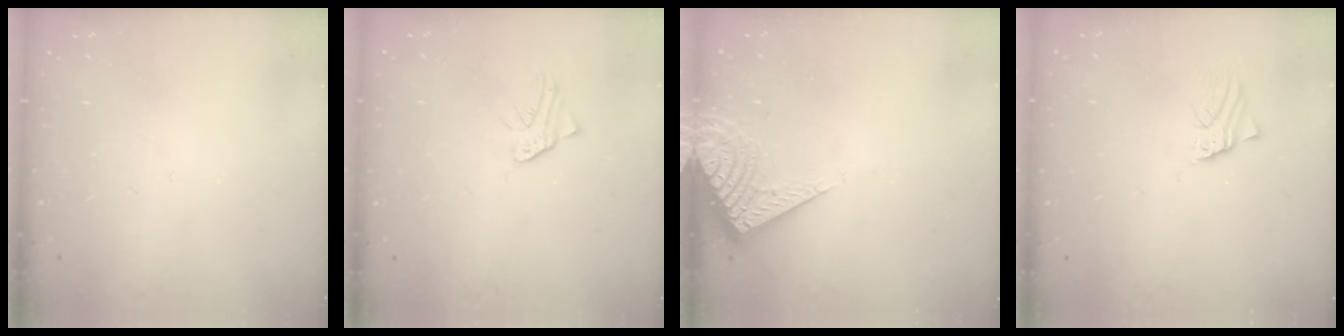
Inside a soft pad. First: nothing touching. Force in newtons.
{"total": 1.5, "press": 1.5, "slide": 0.2}
{"total": 9.3, "press": 9.2, "slide": 1.3}
{"total": 1.3, "press": 1.3, "slide": 0.0}